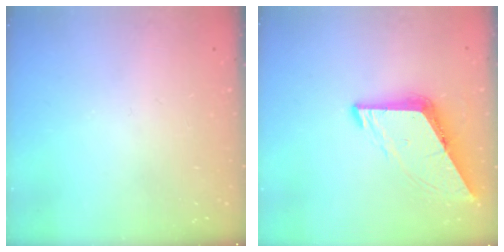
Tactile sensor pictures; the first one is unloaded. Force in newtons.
{"total": 8.2, "press": 8.2, "slide": 0.6}